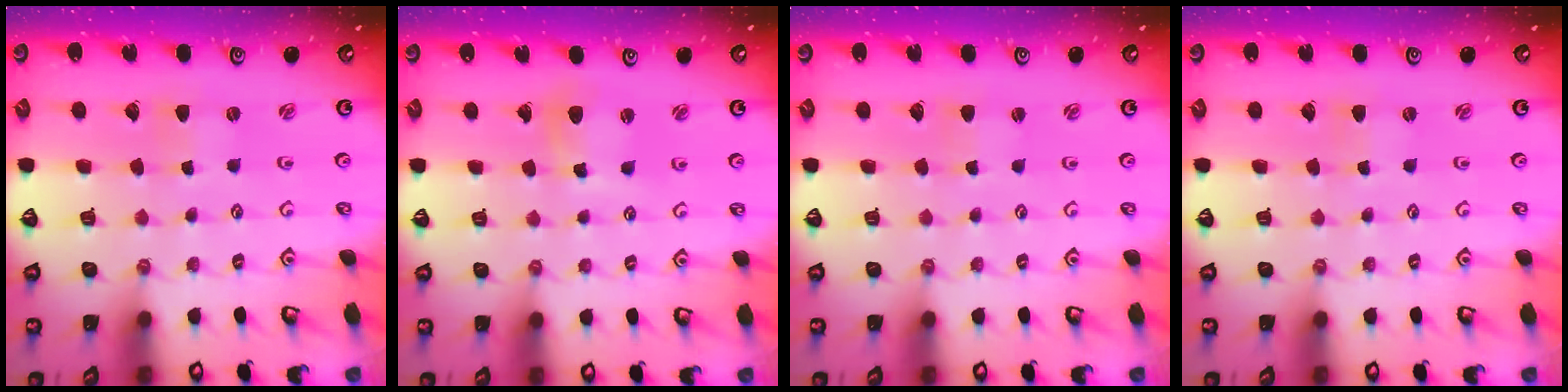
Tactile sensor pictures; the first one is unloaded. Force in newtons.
{"total": 7.5, "press": 7.4, "slide": 1.0}
{"total": 0.7, "press": 0.7, "slide": 0.2}
{"total": 1.1, "press": 1.1, "slide": 0.2}